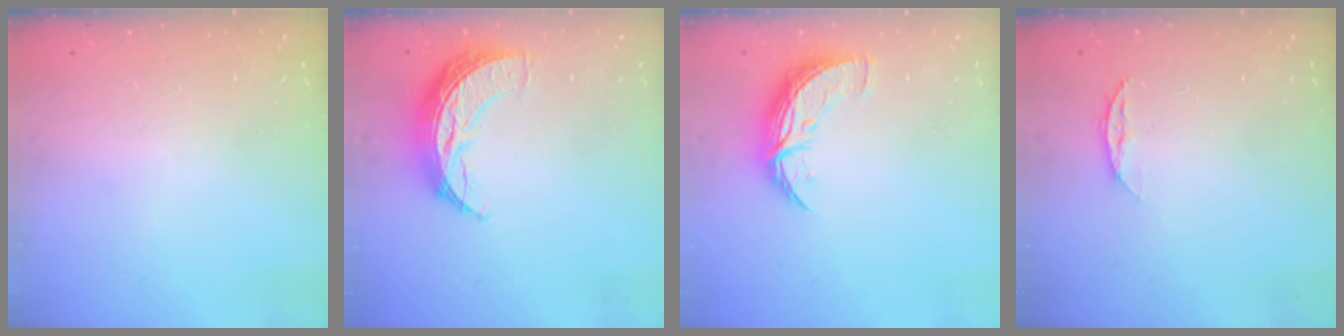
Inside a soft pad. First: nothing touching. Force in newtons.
{"total": 10.9, "press": 10.9, "slide": 0.4}
{"total": 8.8, "press": 8.8, "slide": 0.4}
{"total": 5.1, "press": 5.1, "slide": 0.7}